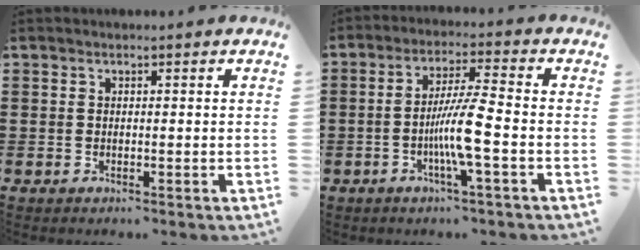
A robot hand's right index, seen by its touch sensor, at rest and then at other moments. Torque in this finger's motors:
{"motor_torque": [2.14, 0.00, 0.27, 0.21]}